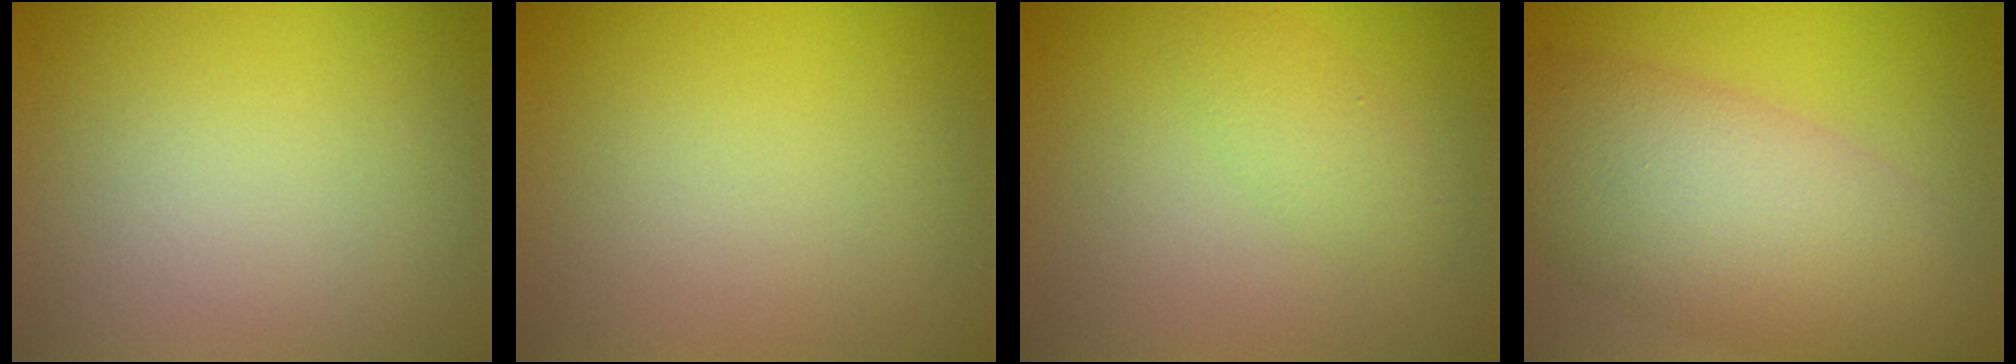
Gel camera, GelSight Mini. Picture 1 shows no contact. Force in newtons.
{"total": 0.0}
{"total": 1.9, "press": 1.9, "slide": 0.0}
{"total": 8.8, "press": 8.8, "slide": 0.6}